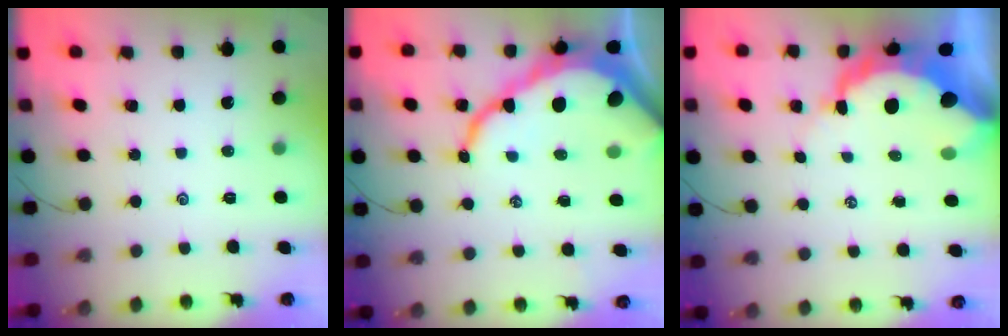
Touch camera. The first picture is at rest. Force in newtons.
{"total": 18.3, "press": 18.2, "slide": 2.1}
{"total": 14.0, "press": 14.0, "slide": 1.2}